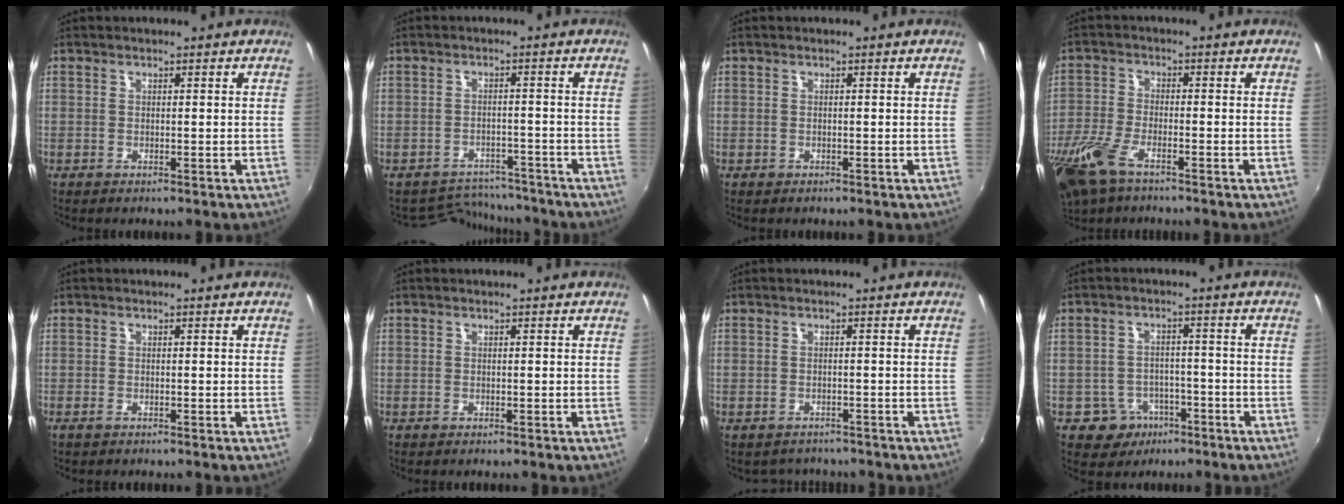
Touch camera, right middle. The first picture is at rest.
{"total": 8.2, "force": [-7.6, 2.8, 0.4], "torque": [-0.020, 0.015, -0.109]}
{"total": 0.7, "force": [-0.3, 0.6, 0.2], "torque": [-0.003, -0.001, -0.004]}
{"total": 11.4, "force": [-7.2, 4.7, 7.4], "torque": [-0.185, -0.028, -0.147]}
{"total": 0.9, "force": [-0.5, 0.4, 0.5], "torque": [-0.010, -0.005, -0.011]}
{"total": 0.0}
{"total": 3.8, "force": [-3.2, 1.9, 0.6], "torque": [-0.019, -0.013, -0.045]}
{"total": 6.8, "force": [-3.7, 5.6, 1.2], "torque": [-0.036, 0.019, -0.044]}